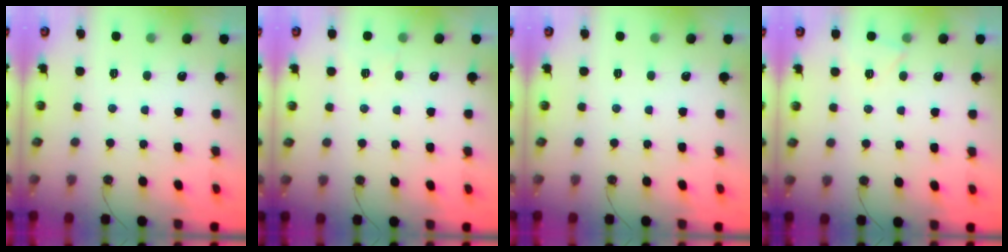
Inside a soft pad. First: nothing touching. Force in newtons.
{"total": 3.5, "press": 3.5, "slide": 0.6}
{"total": 0.0}
{"total": 3.9, "press": 3.9, "slide": 0.5}